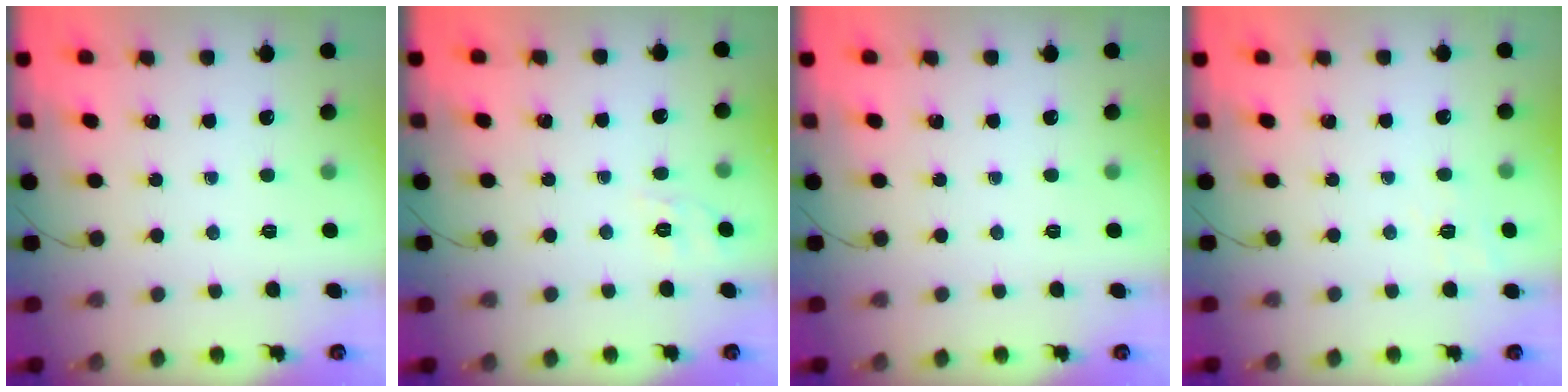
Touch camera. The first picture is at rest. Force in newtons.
{"total": 1.7, "press": 0.2, "slide": 1.7}
{"total": 0.0}
{"total": 7.7, "press": 7.4, "slide": 2.0}